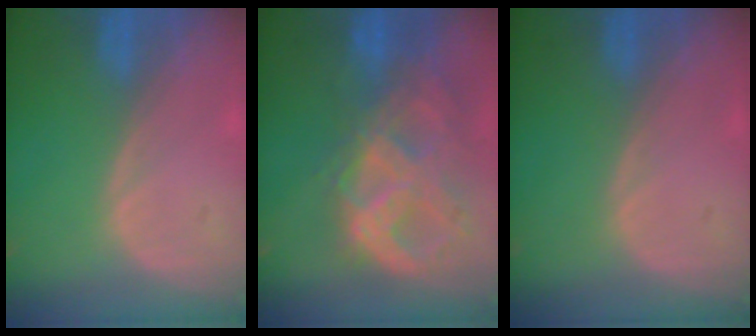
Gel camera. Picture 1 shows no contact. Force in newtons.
{"total": 11.1, "press": 9.4, "slide": 5.9}
{"total": 0.0}